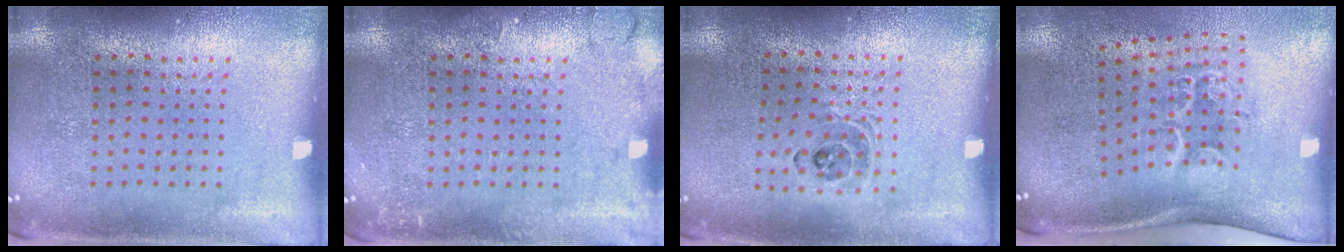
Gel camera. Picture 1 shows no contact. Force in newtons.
{"total": 1.9, "press": 1.8, "slide": 0.2}
{"total": 1.1, "press": 1.0, "slide": 0.4}
{"total": 2.2, "press": 1.3, "slide": 1.8}